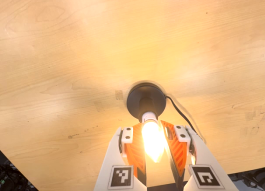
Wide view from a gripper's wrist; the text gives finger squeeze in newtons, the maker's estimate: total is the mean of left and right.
{"total": 14.0, "left": 13.5, "right": 14.5}